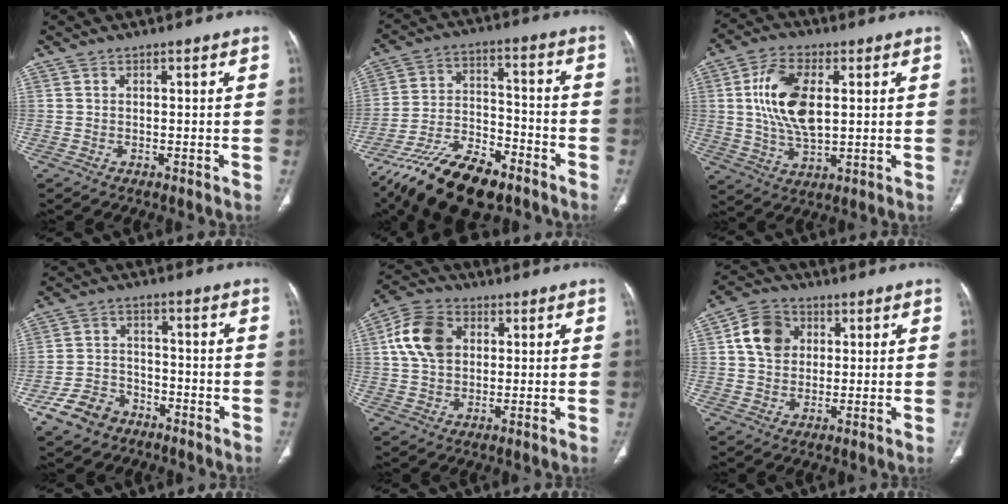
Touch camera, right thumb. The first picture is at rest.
{"total": 18.1, "force": [-12.7, 7.5, 10.5], "torque": [-0.186, 0.061, -0.223]}
{"total": 12.9, "force": [2.1, 6.8, 10.7], "torque": [-0.205, -0.004, 0.040]}
{"total": 8.3, "force": [-5.0, 5.8, 3.3], "torque": [-0.052, 0.030, -0.088]}
{"total": 10.8, "force": [2.5, 7.9, 7.0], "torque": [-0.122, 0.010, 0.040]}
{"total": 8.8, "force": [2.2, 7.1, 4.8], "torque": [-0.067, 0.004, 0.033]}